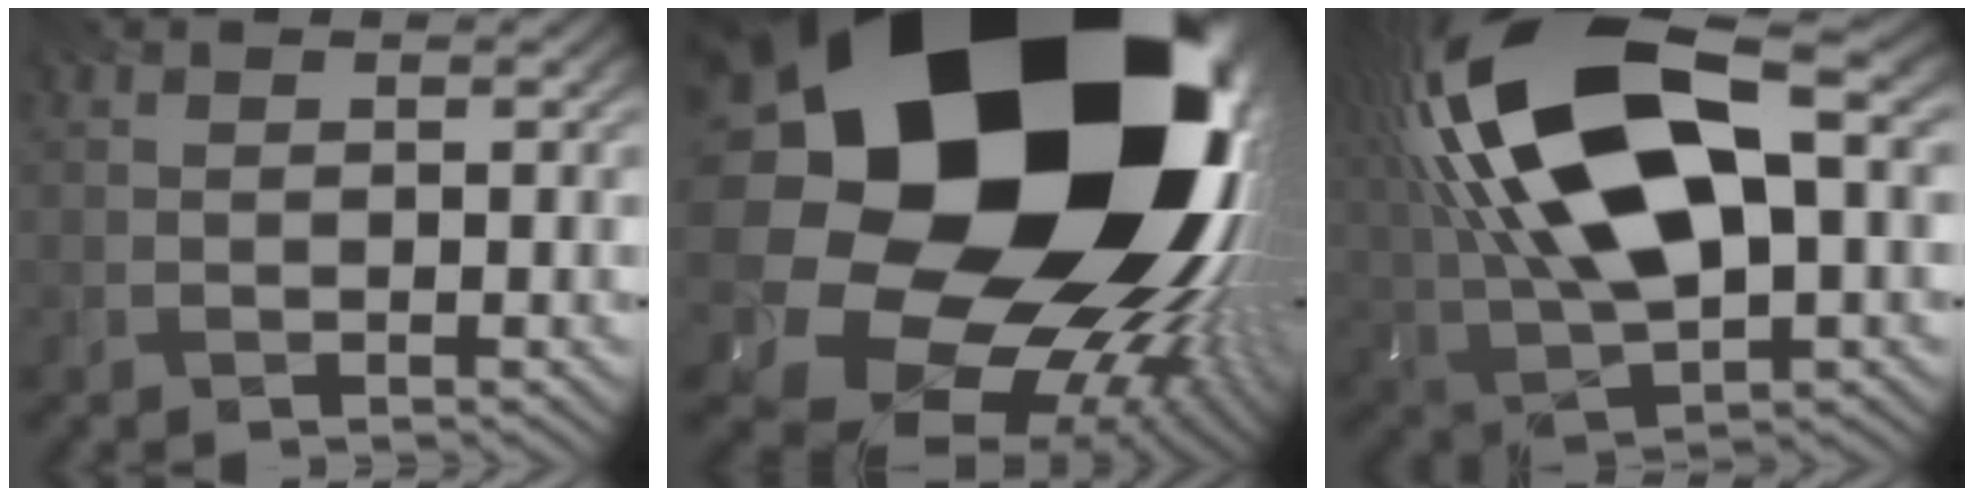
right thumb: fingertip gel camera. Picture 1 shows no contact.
{"total": 25.2, "force": [5.5, 19.9, 14.5], "torque": [-0.276, -0.062, 0.057]}
{"total": 20.2, "force": [4.7, 9.1, 17.3], "torque": [-0.353, 0.027, 0.079]}